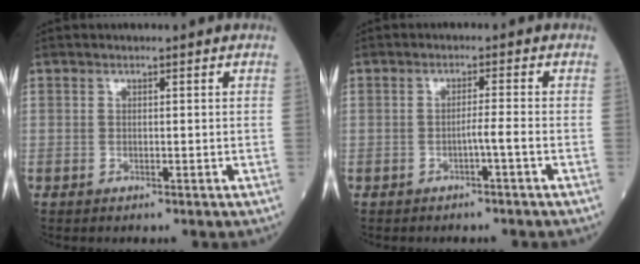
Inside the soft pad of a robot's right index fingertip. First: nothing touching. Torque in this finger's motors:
{"motor_torque": [0.36, -0.21, 0.13, 0.05]}